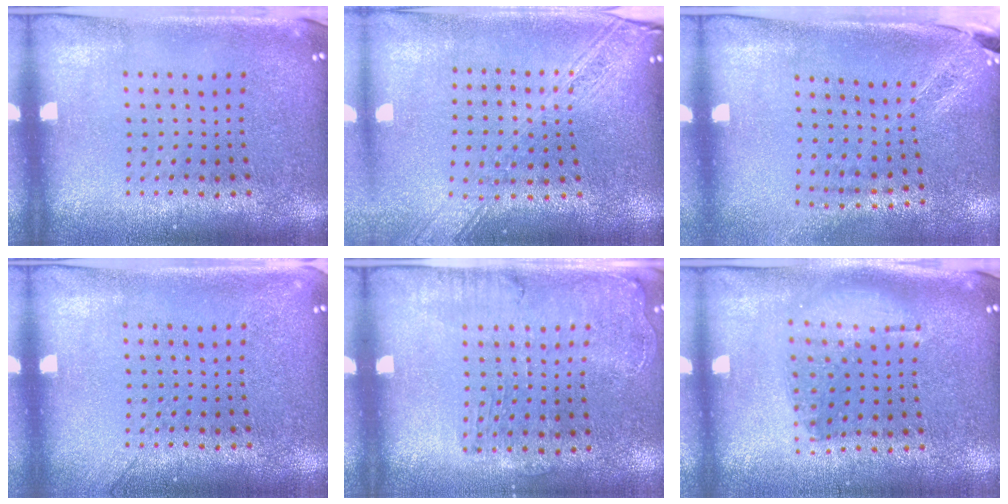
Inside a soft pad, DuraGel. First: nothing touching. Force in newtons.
{"total": 2.2, "press": 1.8, "slide": 1.3}
{"total": 1.8, "press": 1.5, "slide": 1.1}
{"total": 1.1, "press": 1.1, "slide": 0.3}
{"total": 1.2, "press": 1.2, "slide": 0.3}
{"total": 1.1, "press": 1.0, "slide": 0.4}